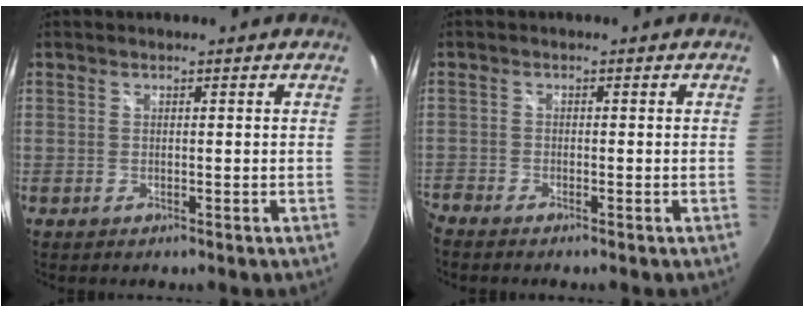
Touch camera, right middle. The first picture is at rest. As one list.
[{"total": 2.3, "force": [-2.2, 0.4, 0.5], "torque": [-0.021, -0.012, -0.049]}]